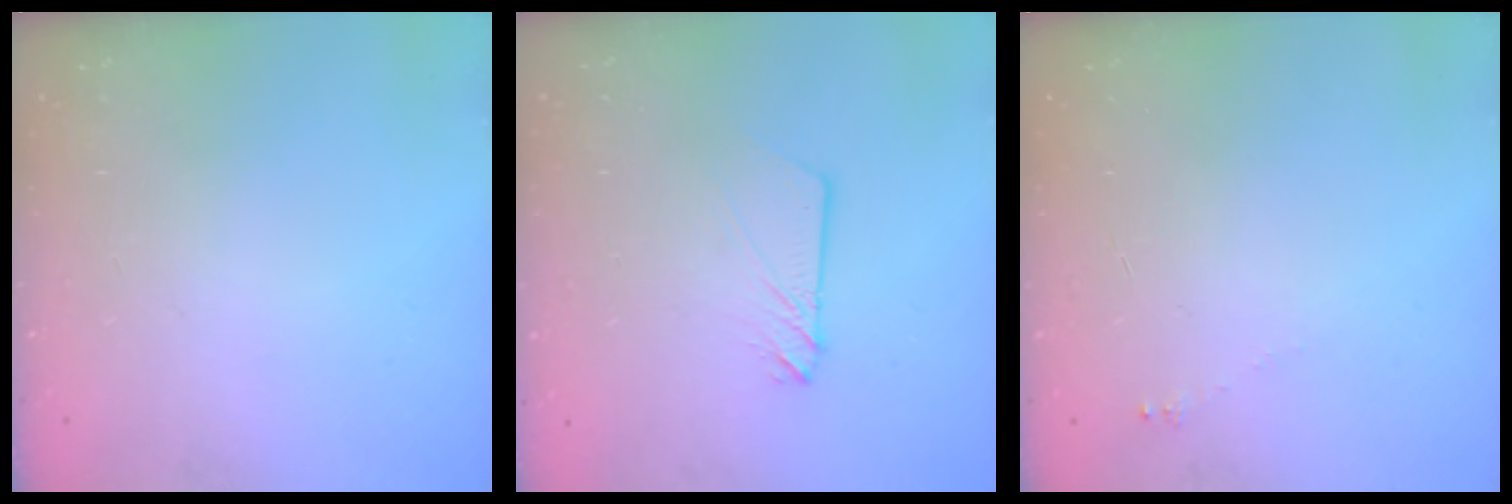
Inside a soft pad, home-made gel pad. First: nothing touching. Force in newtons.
{"total": 2.9, "press": 2.9, "slide": 0.4}
{"total": 1.7, "press": 1.6, "slide": 0.2}